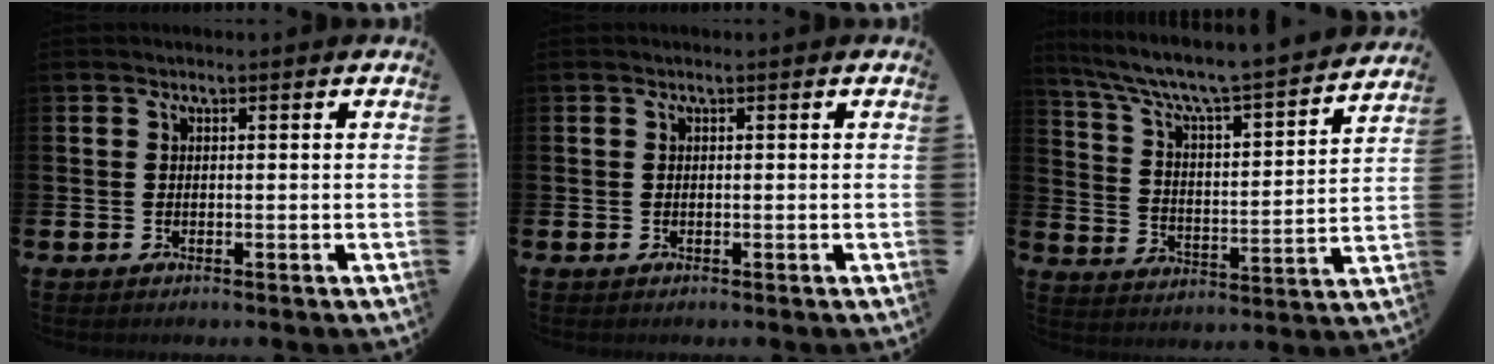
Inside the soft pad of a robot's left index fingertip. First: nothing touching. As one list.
[{"total": 0.0}, {"total": 7.2, "force": [6.5, 0.6, 3.1], "torque": [-0.091, -0.053, 0.104]}]